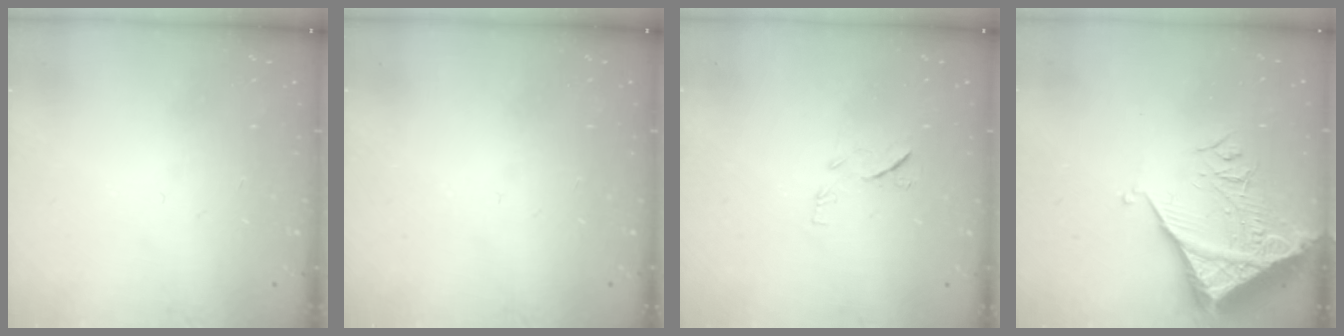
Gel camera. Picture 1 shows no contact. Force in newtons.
{"total": 0.0}
{"total": 6.5, "press": 6.5, "slide": 0.7}
{"total": 10.6, "press": 10.6, "slide": 1.1}